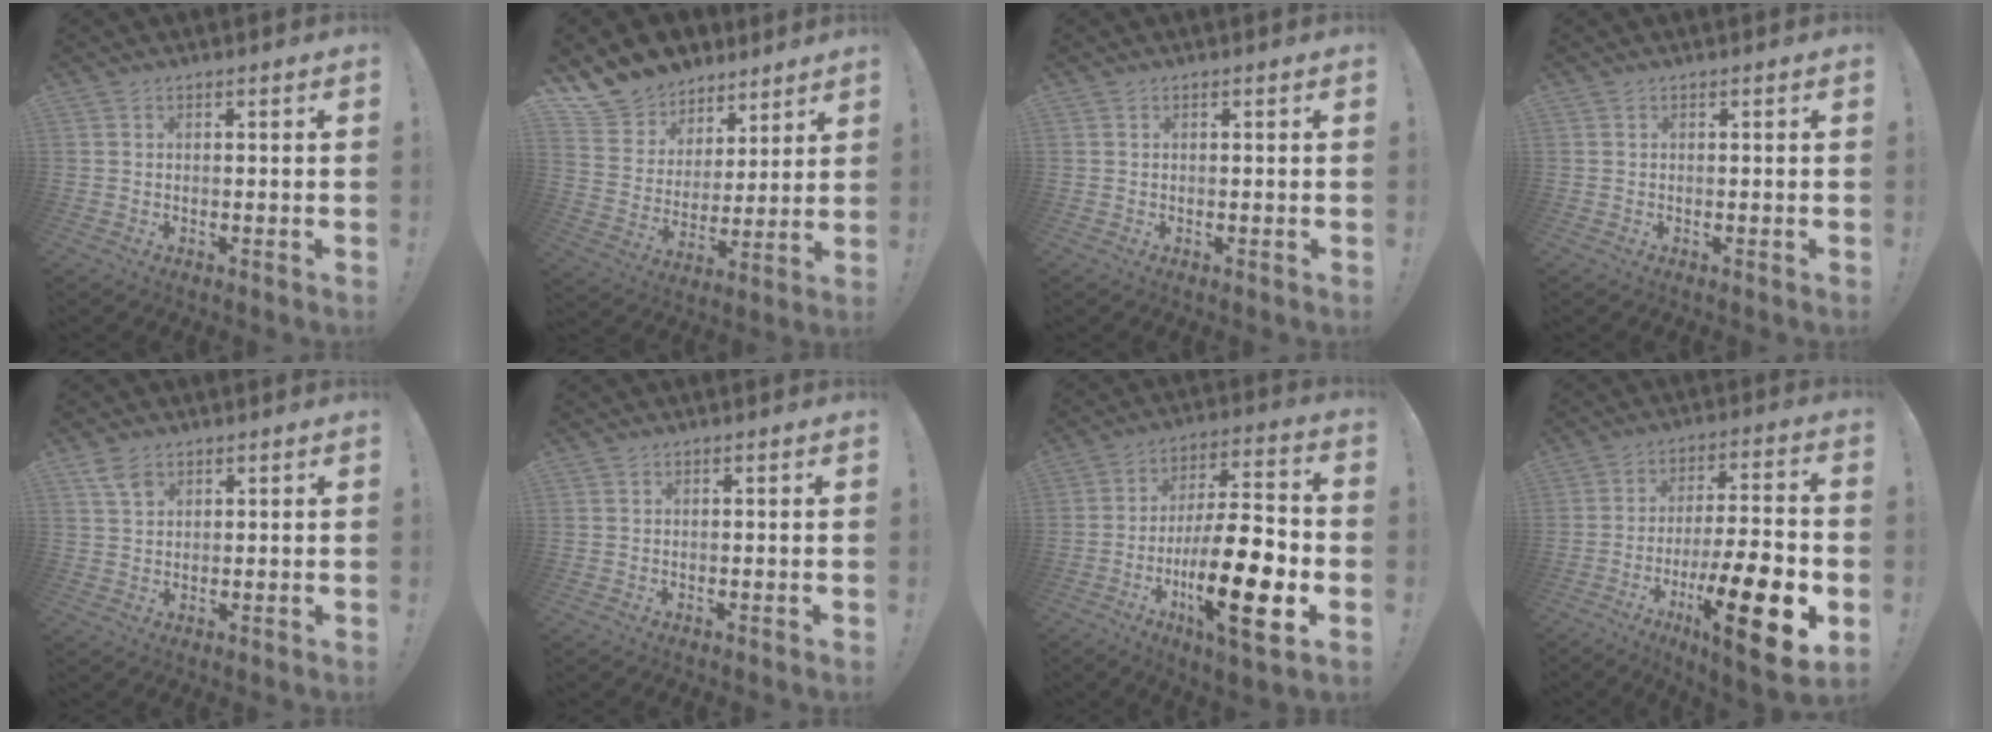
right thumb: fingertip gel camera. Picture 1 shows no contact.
{"total": 12.1, "force": [9.2, 7.7, 1.5], "torque": [-0.038, -0.076, 0.181]}
{"total": 0.0}
{"total": 0.0}
{"total": 4.1, "force": [2.4, 2.4, 2.3], "torque": [-0.039, -0.007, 0.046]}
{"total": 0.0}
{"total": 23.3, "force": [-7.0, 6.8, 21.1], "torque": [-0.367, 0.028, -0.111]}
{"total": 21.1, "force": [-8.0, 5.0, 18.8], "torque": [-0.289, 0.039, -0.118]}